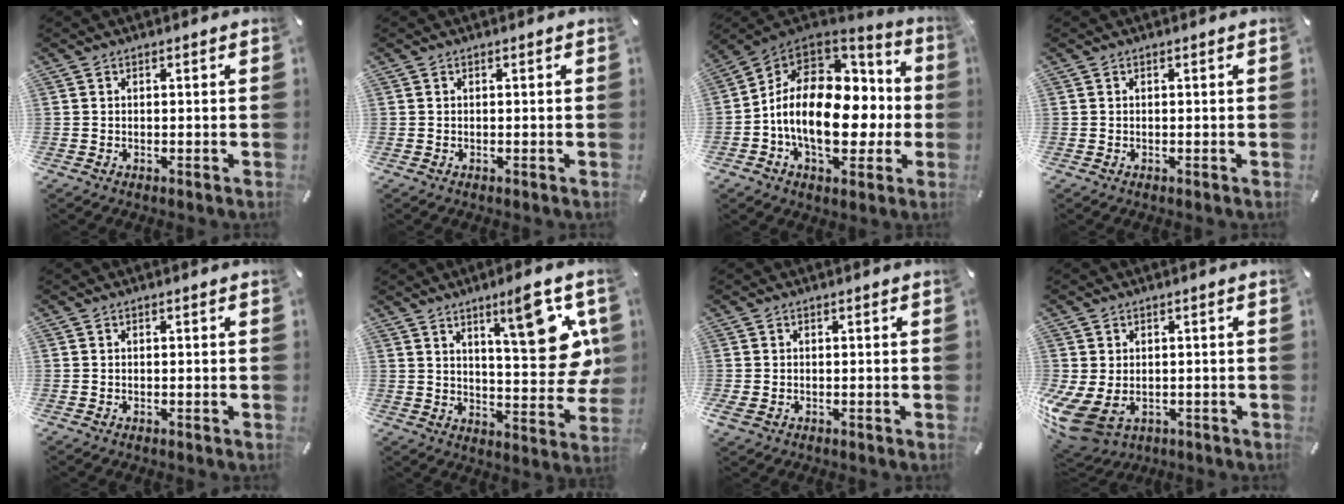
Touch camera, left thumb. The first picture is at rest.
{"total": 0.0}
{"total": 19.6, "force": [-2.5, 12.8, 14.6], "torque": [-0.271, 0.000, -0.040]}
{"total": 0.0}
{"total": 0.0}
{"total": 17.7, "force": [8.2, 5.6, 14.6], "torque": [-0.186, -0.046, 0.122]}
{"total": 0.9, "force": [-0.1, 0.2, 0.9], "torque": [-0.018, 0.000, -0.002]}
{"total": 7.0, "force": [-1.5, 5.4, 4.2], "torque": [-0.099, -0.006, -0.028]}